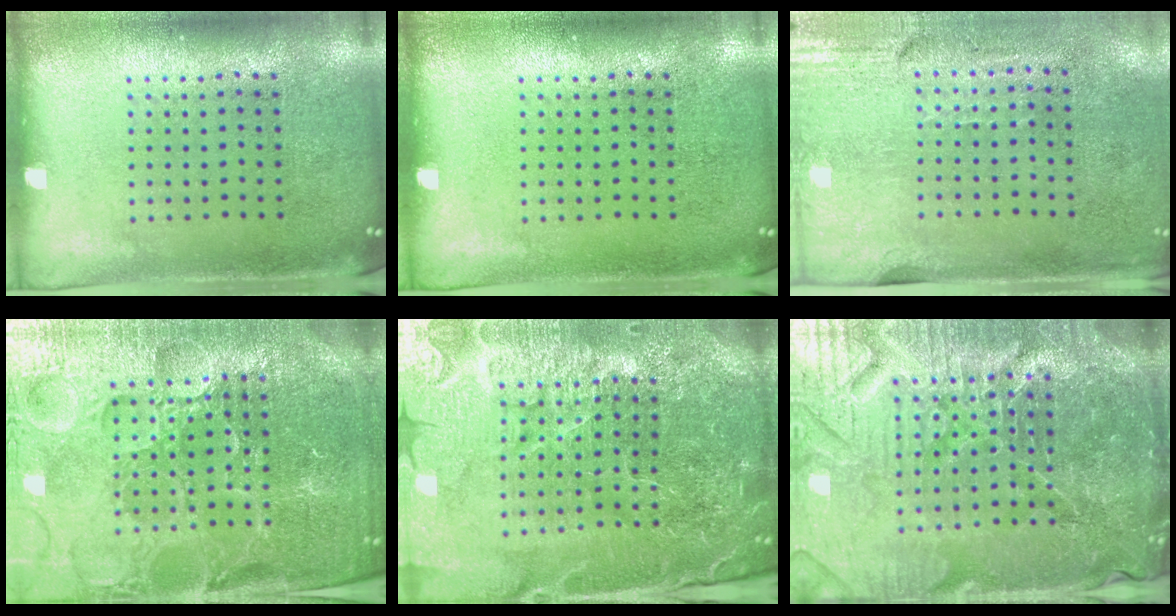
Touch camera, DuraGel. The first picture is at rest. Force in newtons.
{"total": 0.0}
{"total": 3.0, "press": 2.5, "slide": 1.6}
{"total": 5.8, "press": 5.3, "slide": 2.4}
{"total": 6.0, "press": 5.3, "slide": 2.7}
{"total": 6.3, "press": 5.7, "slide": 2.5}